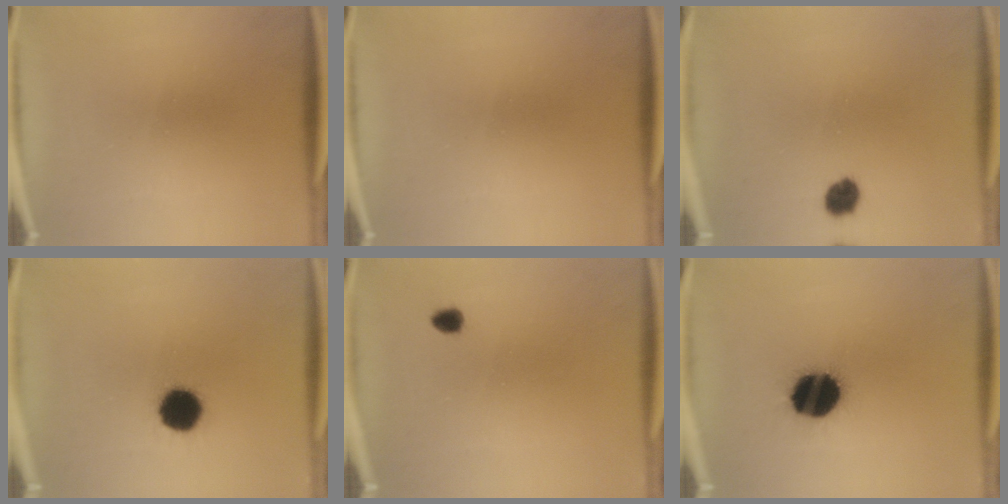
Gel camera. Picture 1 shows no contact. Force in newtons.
{"total": 0.0}
{"total": 3.8}
{"total": 10.4}
{"total": 1.6}
{"total": 16.6}